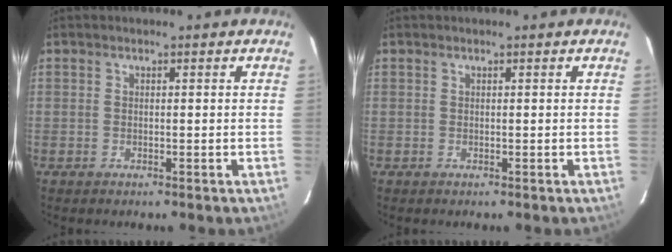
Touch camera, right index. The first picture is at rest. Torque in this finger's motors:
{"motor_torque": [0.25, -0.03, 0.05, 0.02]}